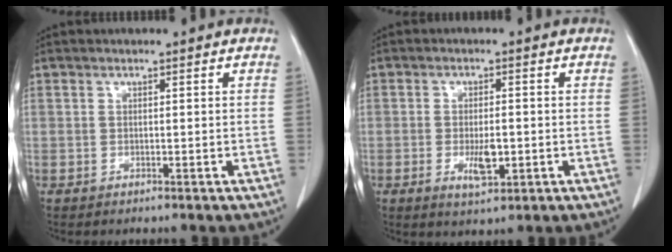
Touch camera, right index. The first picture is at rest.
{"total": 4.6, "force": [-1.1, 1.5, 4.2], "torque": [-0.075, -0.006, -0.012]}